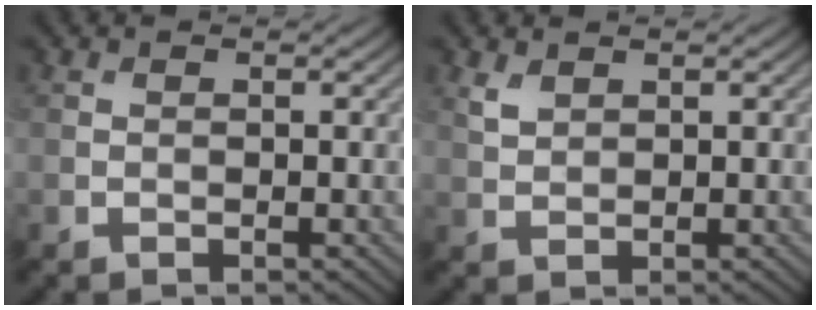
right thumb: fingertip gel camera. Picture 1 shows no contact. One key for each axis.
{"total": 1.7, "fx": 1.2, "fy": 0.8, "fz": 0.9, "tx": -0.026, "ty": -0.002, "tz": 0.030}